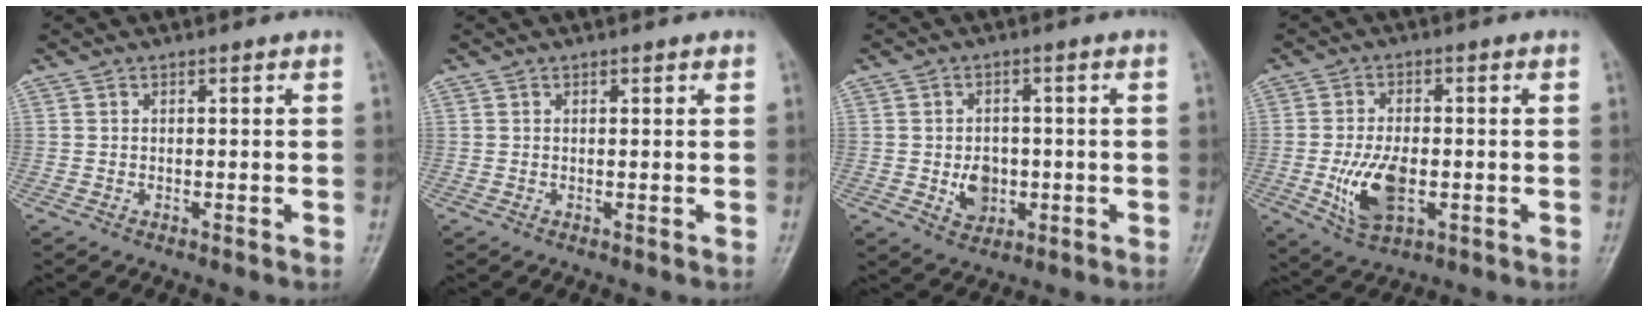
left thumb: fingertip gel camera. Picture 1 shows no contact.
{"total": 0.6, "force": [0.4, 0.3, 0.4], "torque": [-0.003, -0.001, 0.003]}
{"total": 5.6, "force": [-0.9, 4.5, 3.2], "torque": [-0.025, 0.004, -0.009]}
{"total": 9.6, "force": [-2.0, 5.3, 7.8], "torque": [-0.140, -0.003, -0.029]}